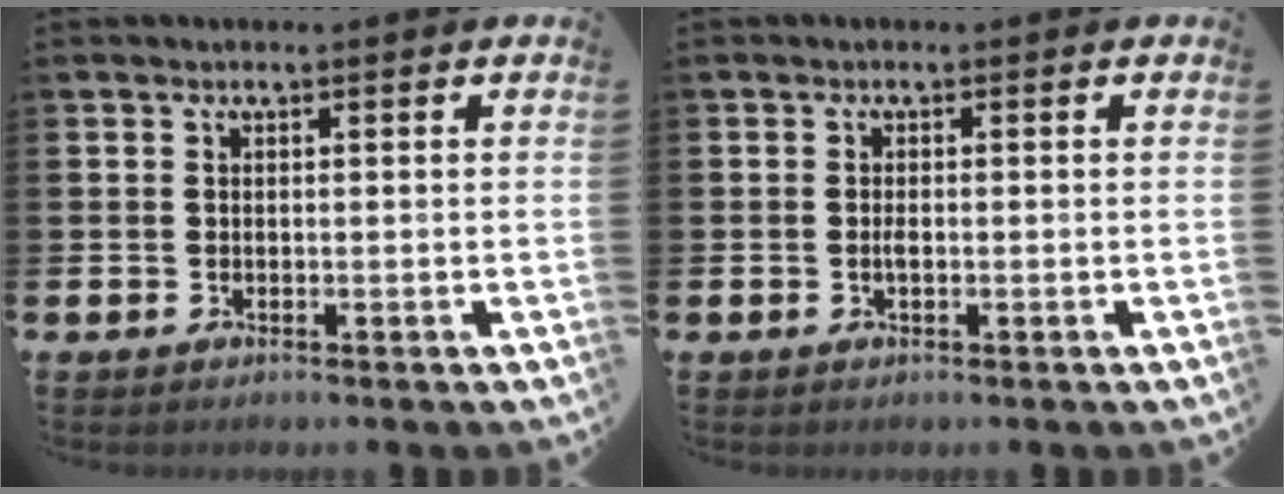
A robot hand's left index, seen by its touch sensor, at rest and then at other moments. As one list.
[{"total": 1.0, "force": [-0.2, 0.3, 0.9], "torque": [-0.015, -0.001, -0.004]}]